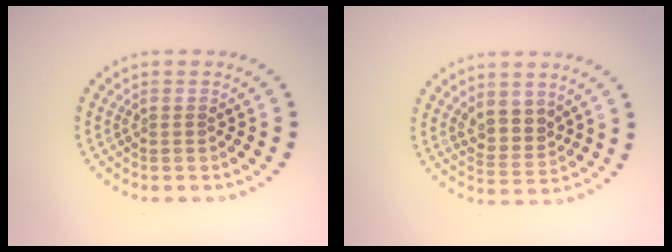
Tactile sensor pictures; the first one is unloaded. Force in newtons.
{"total": 2.5, "press": 2.1, "slide": 1.3}